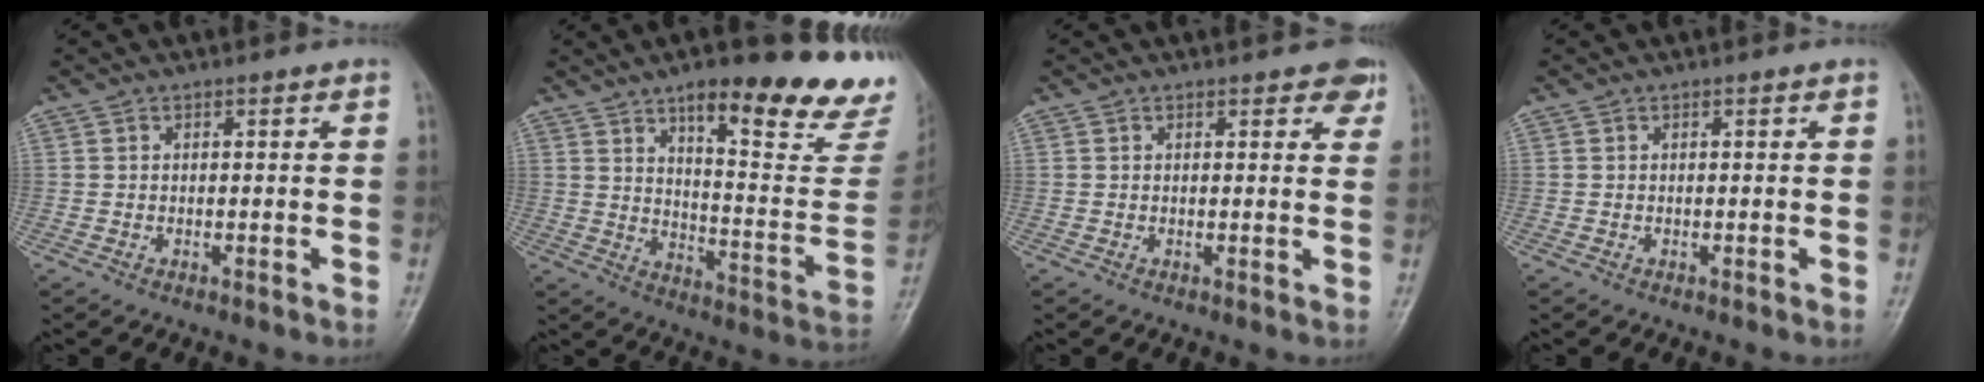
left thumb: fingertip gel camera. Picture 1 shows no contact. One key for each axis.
{"total": 23.5, "fx": 16.6, "fy": 5.6, "fz": 15.6, "tx": -0.166, "ty": -0.094, "tz": 0.225}
{"total": 3.2, "fx": 2.1, "fy": 1.5, "fz": 1.8, "tx": 0.003, "ty": -0.007, "tz": 0.020}
{"total": 0.0}